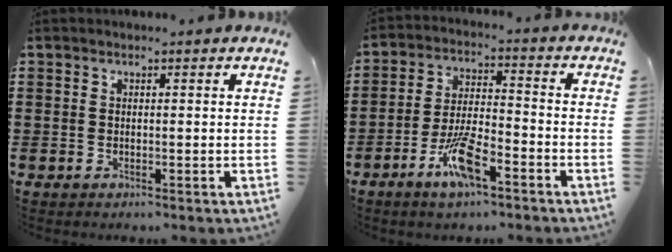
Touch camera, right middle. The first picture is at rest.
{"total": 8.0, "force": [-4.5, 2.1, 6.3], "torque": [-0.139, -0.004, -0.085]}